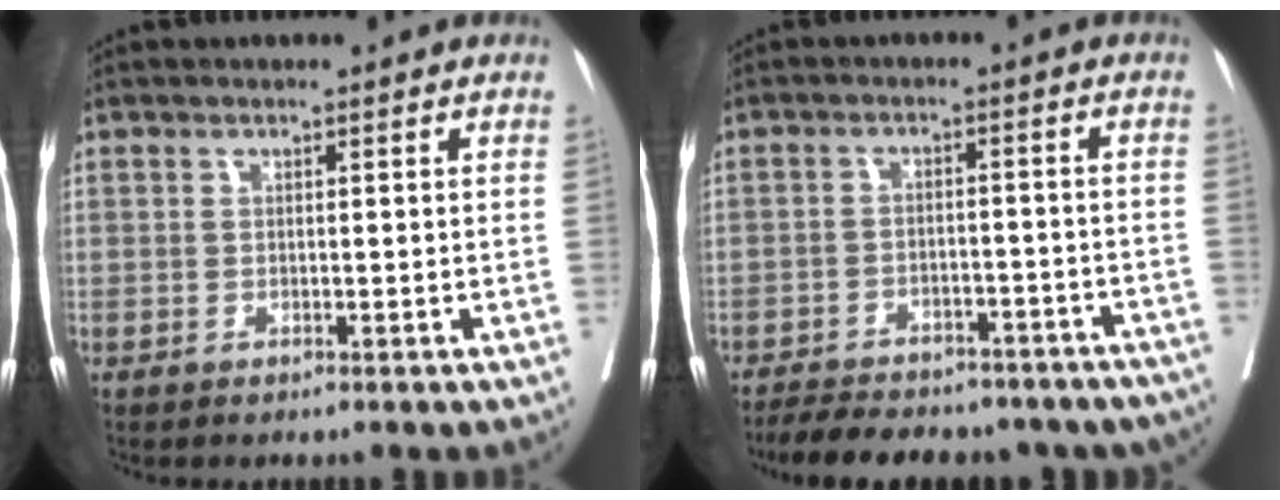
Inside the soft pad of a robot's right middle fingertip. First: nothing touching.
{"total": 21.7, "force": [-18.3, 7.8, 8.7], "torque": [-0.154, -0.003, -0.226]}